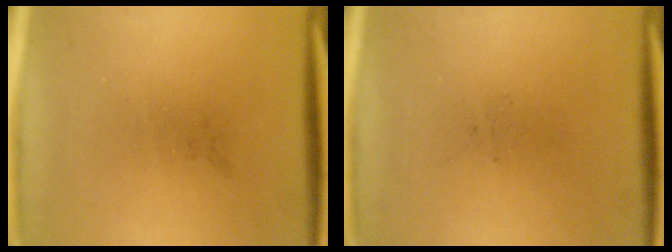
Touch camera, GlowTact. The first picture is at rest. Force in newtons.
{"total": 0.0}